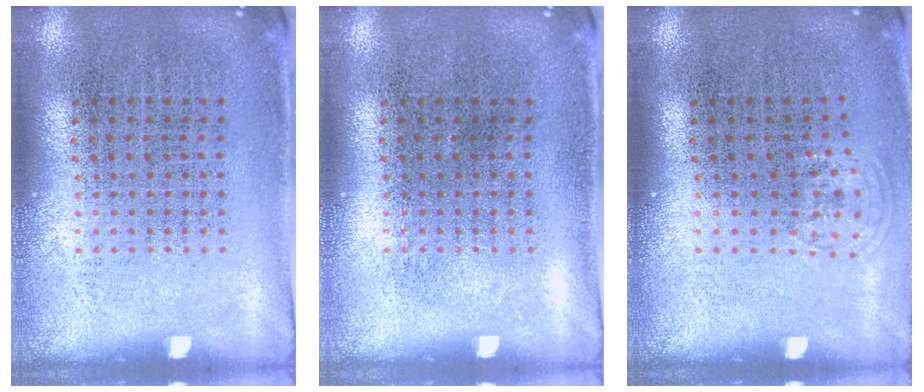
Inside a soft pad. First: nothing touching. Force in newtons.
{"total": 0.0}
{"total": 0.7, "press": 0.6, "slide": 0.4}